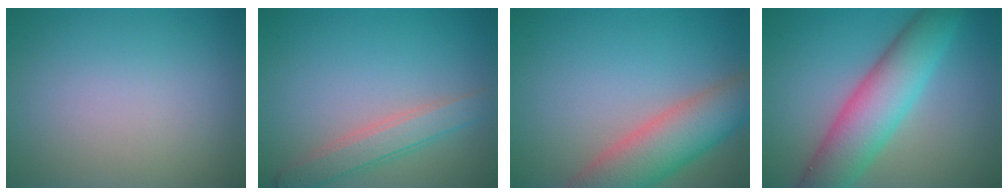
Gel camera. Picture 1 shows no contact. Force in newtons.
{"total": 3.1, "press": 3.0, "slide": 0.2}
{"total": 7.6, "press": 7.6, "slide": 0.5}
{"total": 7.9, "press": 7.9, "slide": 0.3}